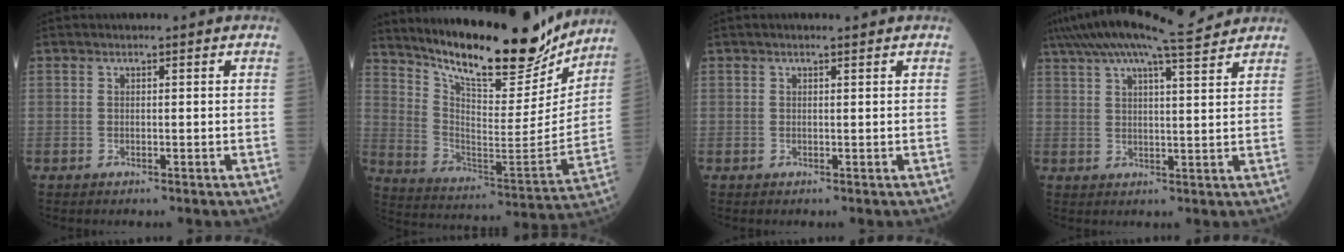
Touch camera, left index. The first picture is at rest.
{"total": 22.3, "force": [19.2, 4.2, 10.4], "torque": [-0.177, -0.035, 0.297]}
{"total": 0.9, "force": [0.6, 0.1, 0.6], "torque": [-0.015, 0.006, 0.009]}
{"total": 14.0, "force": [12.0, 0.8, 7.2], "torque": [-0.137, 0.032, 0.179]}